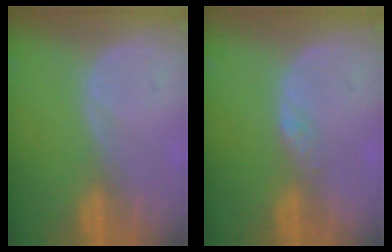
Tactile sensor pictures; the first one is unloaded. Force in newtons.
{"total": 1.2, "press": 1.2, "slide": 0.1}